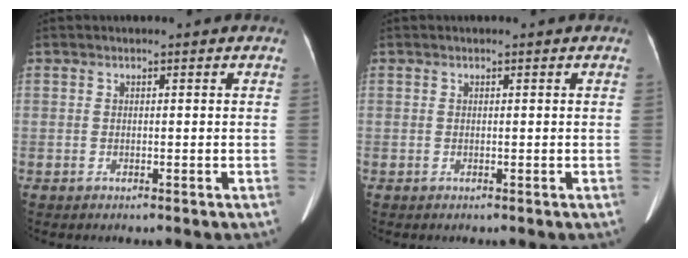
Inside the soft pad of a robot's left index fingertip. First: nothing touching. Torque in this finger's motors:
{"motor_torque": [-0.02, -0.01, 0.00, 0.00]}